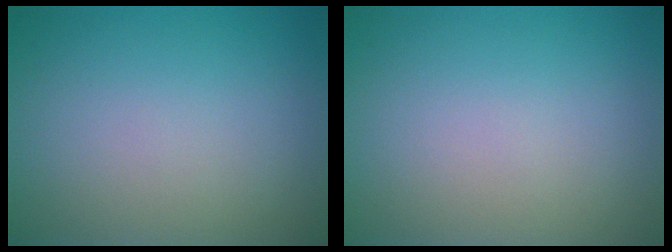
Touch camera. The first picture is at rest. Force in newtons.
{"total": 0.0}